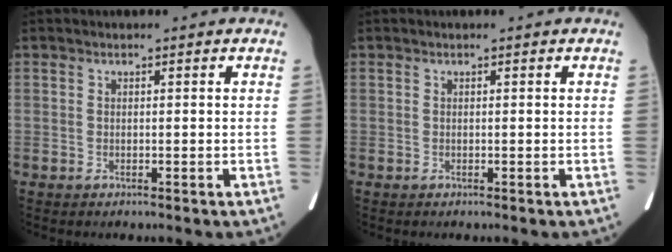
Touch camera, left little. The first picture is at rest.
{"total": 0.0}